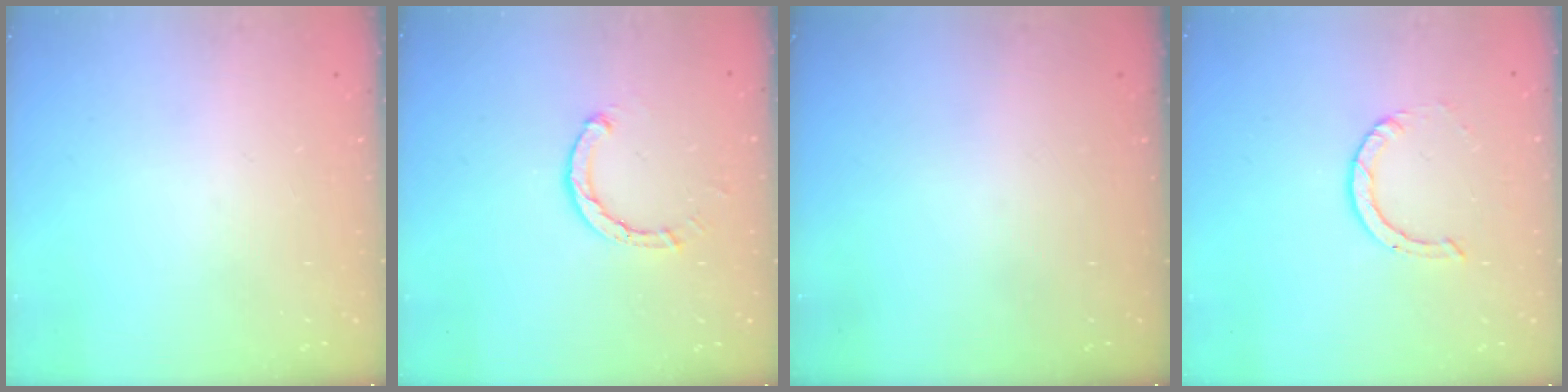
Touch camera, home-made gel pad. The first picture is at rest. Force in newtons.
{"total": 2.6, "press": 2.6, "slide": 0.3}
{"total": 0.0}
{"total": 2.2, "press": 2.2, "slide": 0.2}